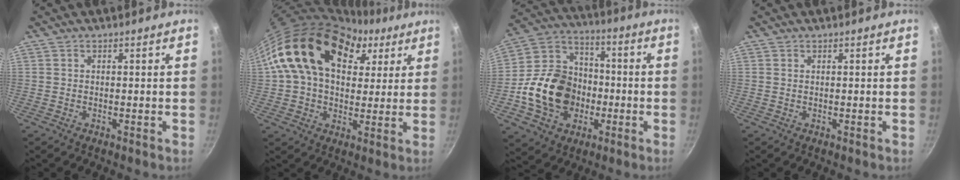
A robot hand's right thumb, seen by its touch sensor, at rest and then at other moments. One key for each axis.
{"total": 23.5, "fx": 8.2, "fy": 15.6, "fz": 15.5, "tx": -0.258, "ty": 0.018, "tz": 0.126}
{"total": 19.1, "fx": -3.8, "fy": 15.3, "fz": 10.8, "tx": -0.168, "ty": 0.043, "tz": -0.067}
{"total": 0.0}